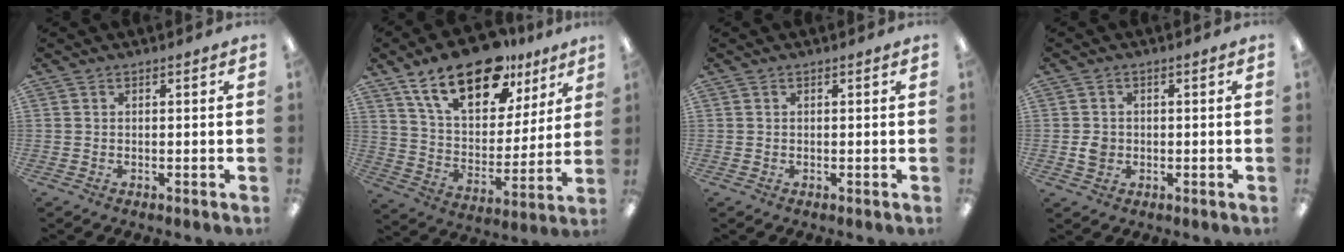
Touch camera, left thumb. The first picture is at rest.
{"total": 21.2, "force": [13.9, 10.2, 12.3], "torque": [-0.210, -0.067, 0.243]}
{"total": 0.0}
{"total": 3.1, "force": [-0.3, 2.7, 1.5], "torque": [-0.019, 0.002, -0.007]}